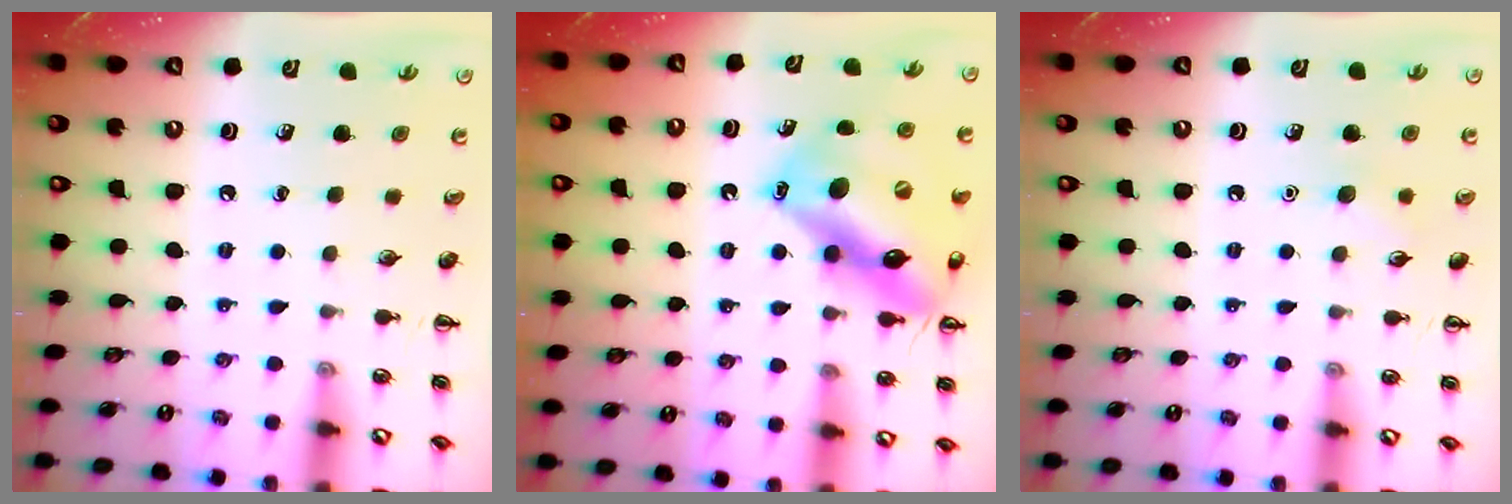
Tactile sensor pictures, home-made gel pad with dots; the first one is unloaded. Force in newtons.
{"total": 16.9, "press": 16.7, "slide": 3.0}
{"total": 5.7, "press": 5.5, "slide": 1.6}